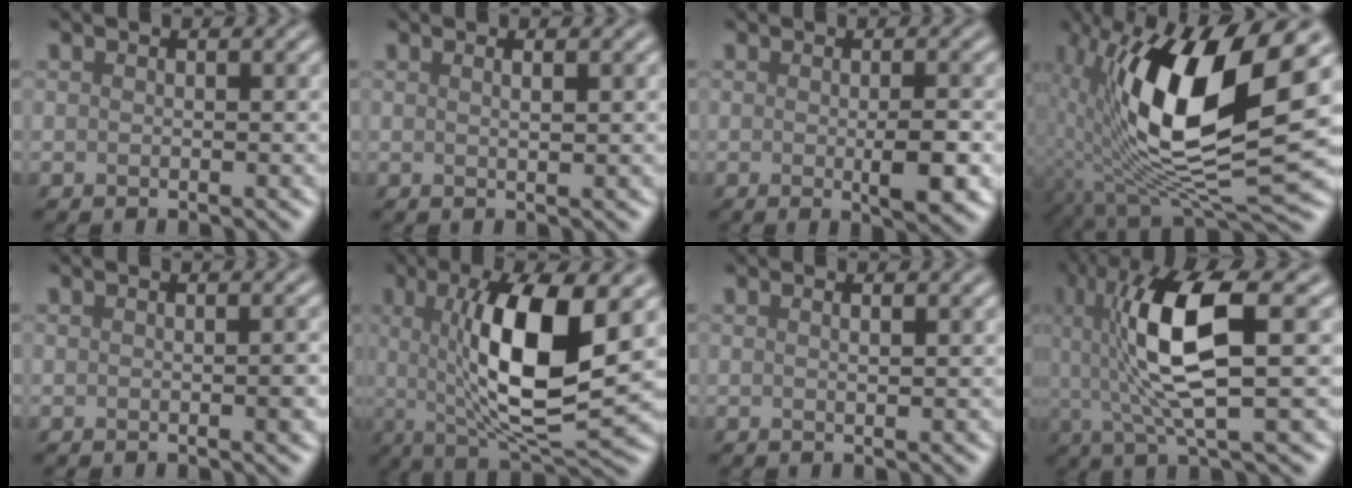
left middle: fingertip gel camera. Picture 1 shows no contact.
{"total": 1.0, "force": [0.5, 0.3, 0.8], "torque": [-0.008, 0.003, 0.005]}
{"total": 3.1, "force": [-0.4, 0.5, 3.0], "torque": [-0.047, -0.005, -0.003]}
{"total": 14.3, "force": [2.2, 4.9, 13.2], "torque": [-0.238, -0.023, 0.037]}
{"total": 1.1, "force": [-0.1, 0.1, 1.1], "torque": [-0.014, 0.002, -0.001]}
{"total": 10.8, "force": [1.3, 2.9, 10.3], "torque": [-0.163, -0.007, 0.027]}
{"total": 0.7, "force": [0.4, 0.2, 0.6], "torque": [-0.005, 0.003, 0.004]}
{"total": 9.3, "force": [1.4, 2.2, 9.0], "torque": [-0.172, 0.003, 0.032]}